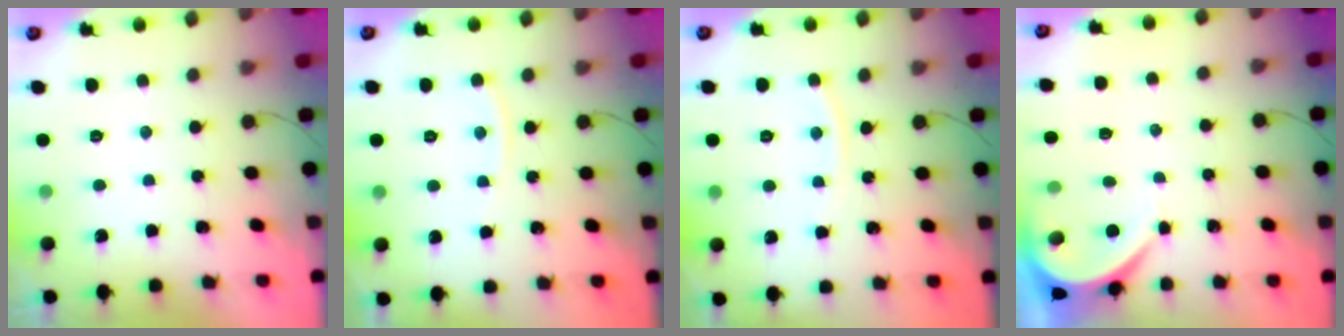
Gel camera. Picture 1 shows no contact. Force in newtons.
{"total": 3.6, "press": 3.6, "slide": 0.5}
{"total": 4.8, "press": 4.8, "slide": 0.5}
{"total": 3.9, "press": 3.9, "slide": 0.6}